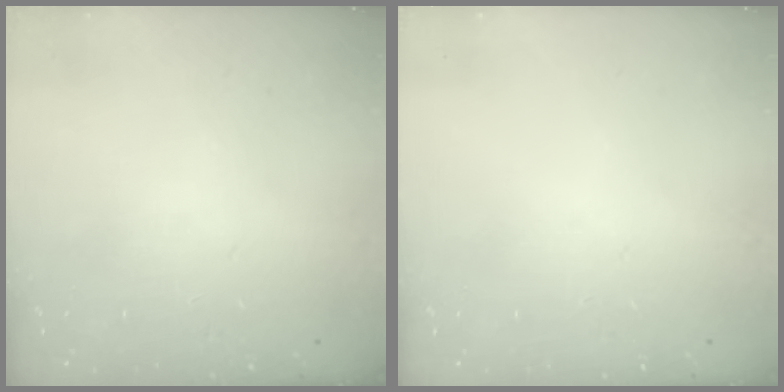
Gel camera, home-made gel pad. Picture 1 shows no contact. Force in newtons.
{"total": 0.0}